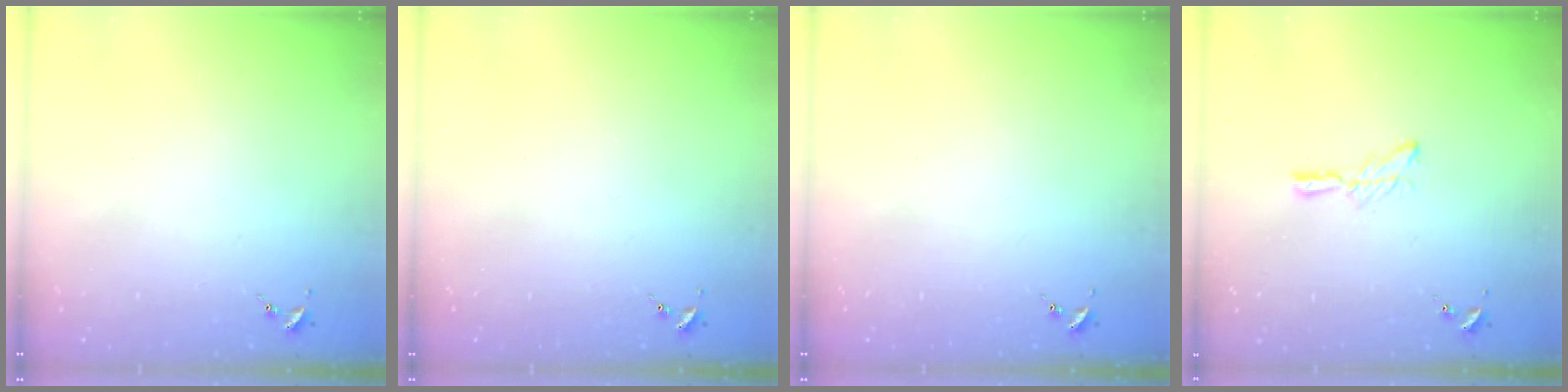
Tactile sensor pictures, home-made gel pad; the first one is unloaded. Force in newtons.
{"total": 0.0}
{"total": 0.0}
{"total": 5.5, "press": 5.5, "slide": 0.5}